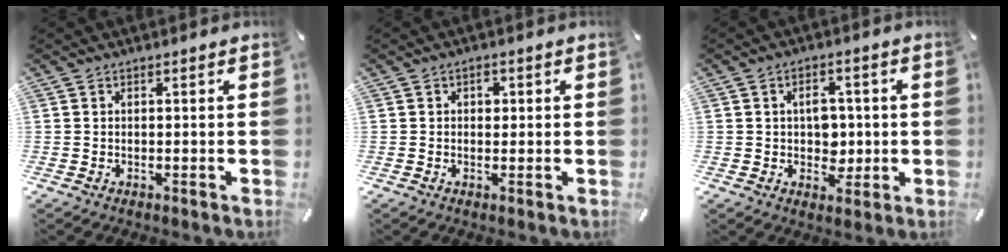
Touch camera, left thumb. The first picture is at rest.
{"total": 1.9, "force": [0.3, 1.5, 1.2], "torque": [-0.003, -0.002, -0.002]}
{"total": 5.8, "force": [0.3, 4.6, 3.5], "torque": [-0.041, 0.000, 0.000]}